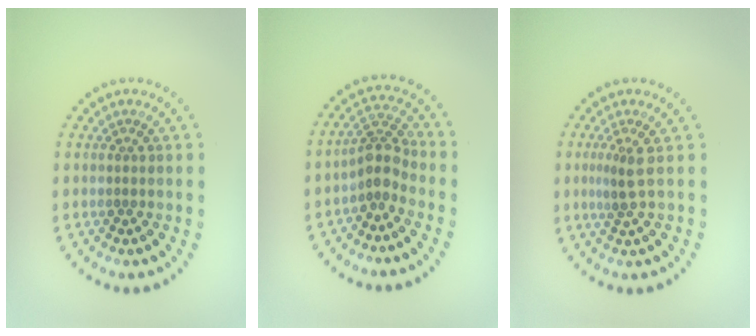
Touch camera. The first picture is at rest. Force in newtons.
{"total": 2.8, "press": 2.1, "slide": 1.8}
{"total": 1.7, "press": 1.3, "slide": 1.2}